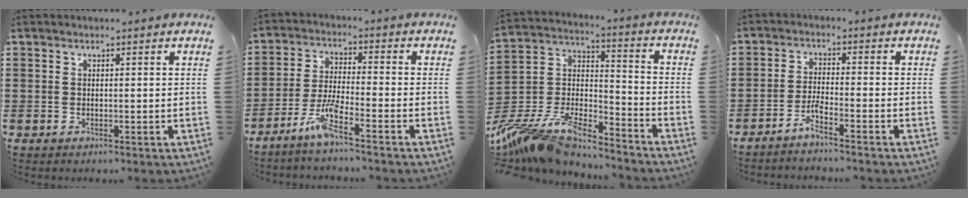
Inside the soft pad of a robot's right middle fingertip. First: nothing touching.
{"total": 5.8, "force": [-4.3, 0.3, 3.9], "torque": [-0.084, -0.008, -0.084]}
{"total": 11.4, "force": [-10.2, 2.4, 4.4], "torque": [-0.110, 0.003, -0.208]}
{"total": 2.9, "force": [-2.5, -0.1, 1.4], "torque": [-0.034, 0.004, -0.053]}